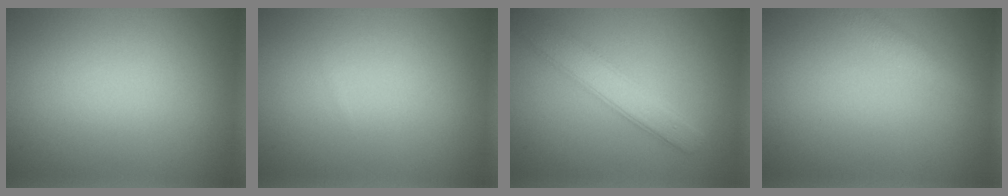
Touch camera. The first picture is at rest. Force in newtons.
{"total": 0.0}
{"total": 3.9, "press": 3.9, "slide": 0.1}
{"total": 1.6, "press": 1.6, "slide": 0.2}